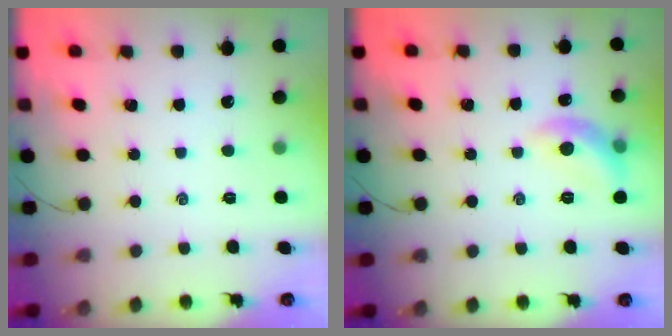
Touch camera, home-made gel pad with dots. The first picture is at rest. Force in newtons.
{"total": 9.6, "press": 9.6, "slide": 0.2}